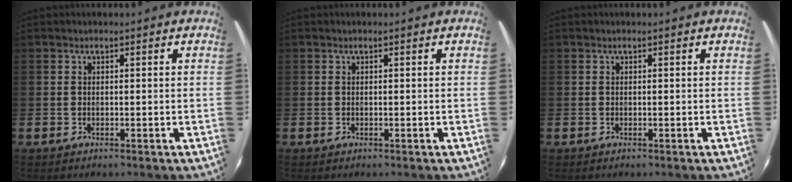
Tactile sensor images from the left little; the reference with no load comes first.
{"total": 0.0}
{"total": 0.0}